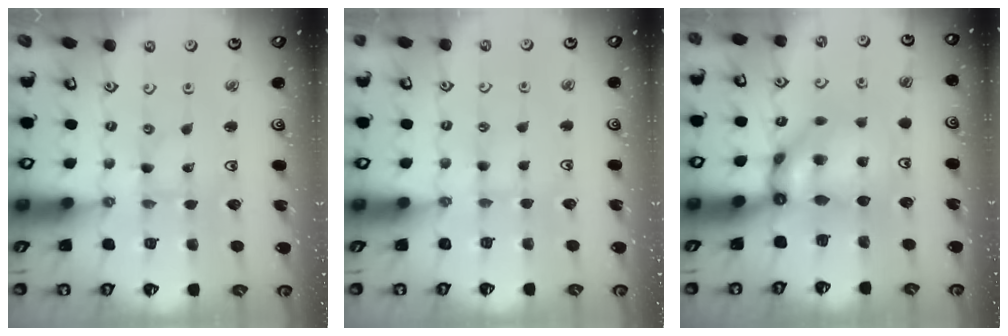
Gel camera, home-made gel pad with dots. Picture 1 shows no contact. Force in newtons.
{"total": 2.4, "press": 2.3, "slide": 0.4}
{"total": 10.8, "press": 10.7, "slide": 1.4}